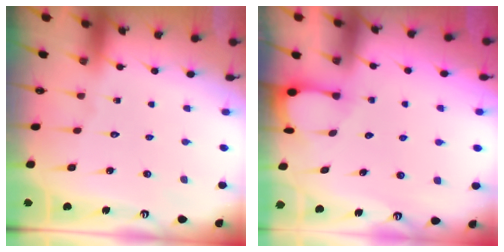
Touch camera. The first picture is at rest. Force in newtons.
{"total": 2.4, "press": 2.3, "slide": 0.4}